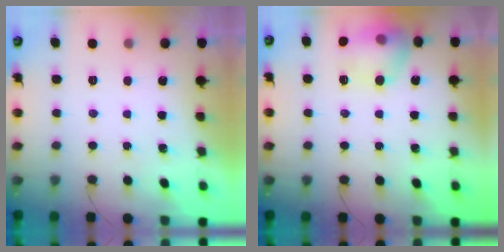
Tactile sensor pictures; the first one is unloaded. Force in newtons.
{"total": 13.7, "press": 13.7, "slide": 1.2}